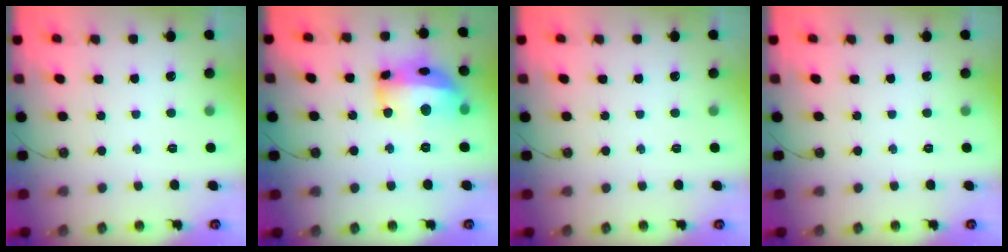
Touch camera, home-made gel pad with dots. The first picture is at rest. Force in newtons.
{"total": 17.7, "press": 17.6, "slide": 2.1}
{"total": 0.0}
{"total": 0.0}